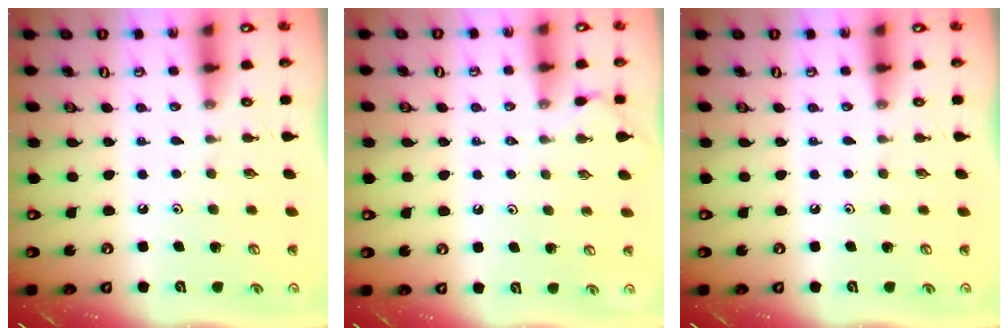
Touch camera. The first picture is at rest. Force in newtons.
{"total": 2.1, "press": 2.1, "slide": 0.3}
{"total": 0.0}